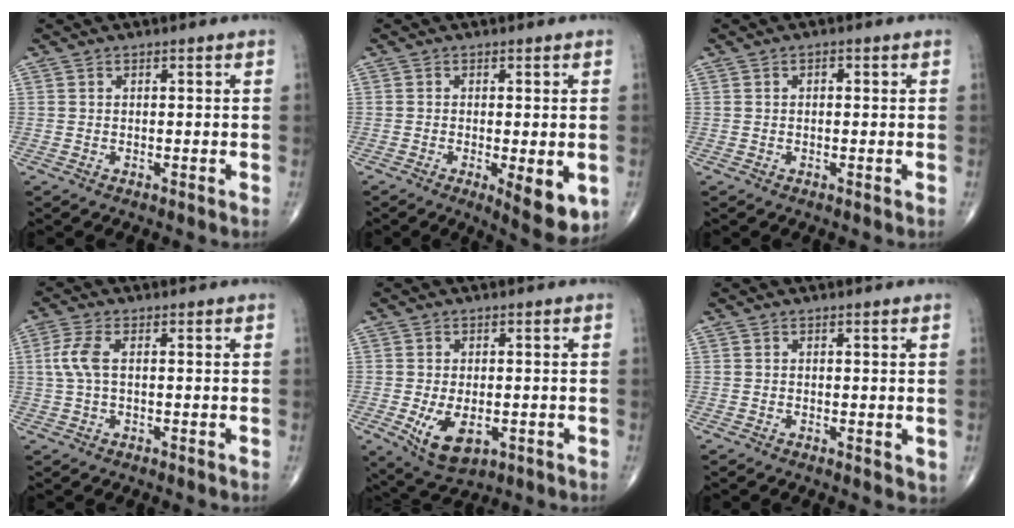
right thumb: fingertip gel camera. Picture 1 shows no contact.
{"total": 8.0, "force": [-2.2, 2.6, 7.2], "torque": [-0.096, -0.018, -0.028]}
{"total": 0.8, "force": [0.2, 0.4, 0.6], "torque": [-0.008, 0.002, 0.000]}
{"total": 4.5, "force": [0.5, 1.9, 4.0], "torque": [-0.114, 0.009, 0.006]}
{"total": 7.9, "force": [-2.1, 4.4, 6.2], "torque": [-0.102, -0.010, -0.022]}
{"total": 1.4, "force": [0.1, 0.8, 1.1], "torque": [-0.012, -0.005, -0.001]}